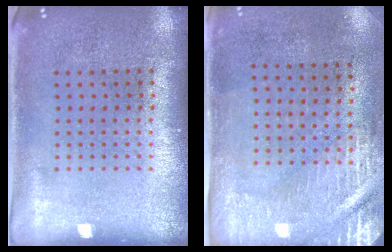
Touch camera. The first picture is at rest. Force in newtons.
{"total": 2.9, "press": 2.5, "slide": 1.5}